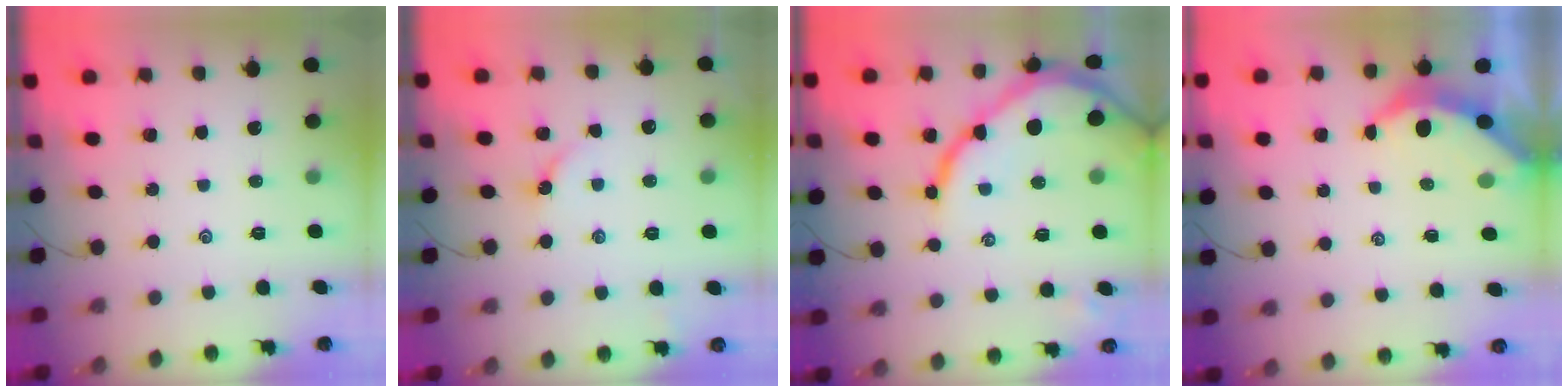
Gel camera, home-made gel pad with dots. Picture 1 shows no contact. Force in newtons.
{"total": 3.2, "press": 3.2, "slide": 0.5}
{"total": 14.2, "press": 14.2, "slide": 1.1}
{"total": 4.6, "press": 4.6, "slide": 0.3}